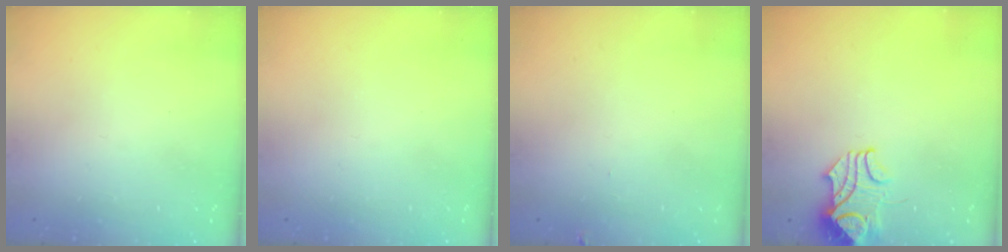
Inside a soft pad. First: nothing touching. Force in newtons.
{"total": 0.0}
{"total": 0.0}
{"total": 3.6, "press": 3.6, "slide": 0.5}